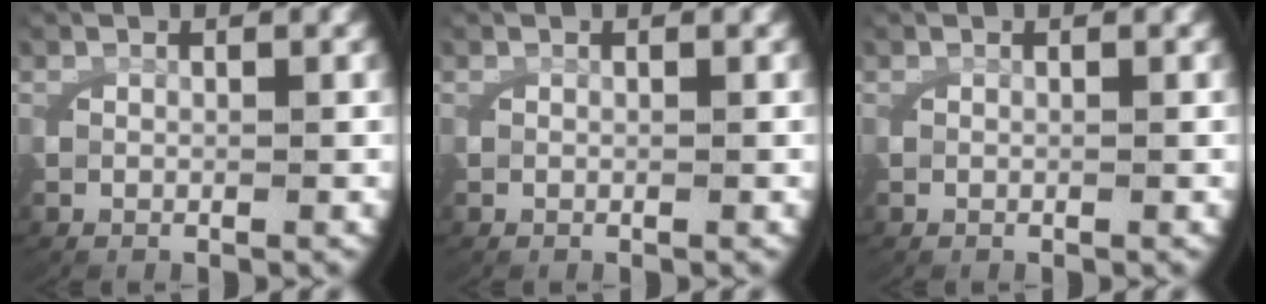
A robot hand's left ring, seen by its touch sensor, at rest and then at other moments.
{"total": 0.0}
{"total": 0.0}